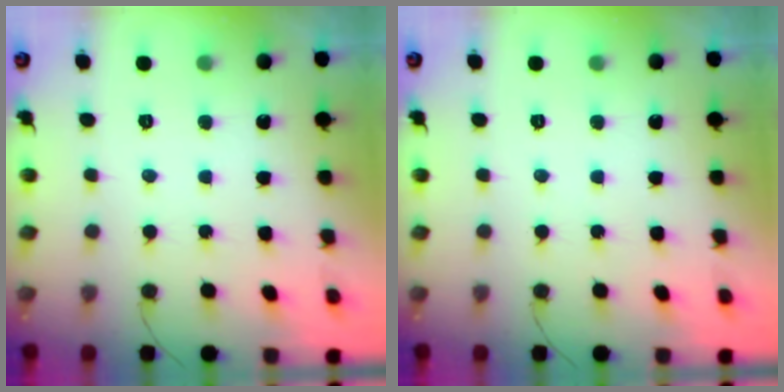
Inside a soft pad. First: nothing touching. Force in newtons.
{"total": 0.0}